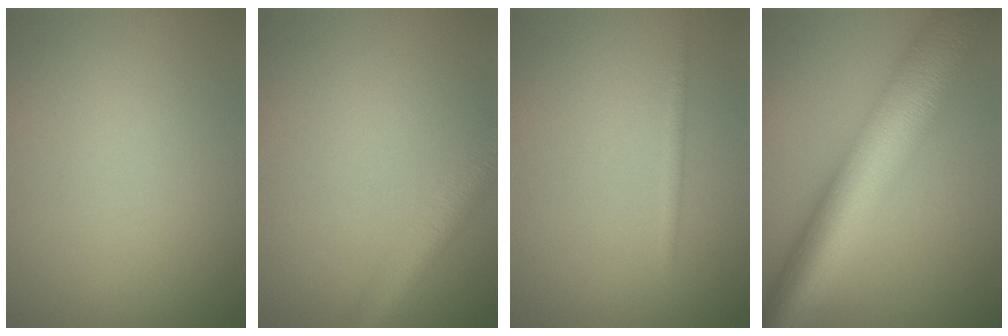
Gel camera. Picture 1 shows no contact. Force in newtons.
{"total": 4.7, "press": 4.7, "slide": 0.2}
{"total": 1.1, "press": 1.1, "slide": 0.0}
{"total": 12.8, "press": 12.8, "slide": 0.2}